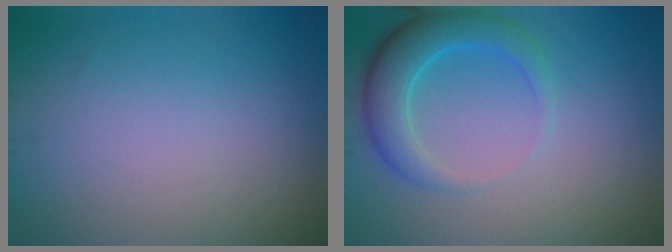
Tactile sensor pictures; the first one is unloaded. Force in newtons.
{"total": 4.2, "press": 4.2, "slide": 0.3}